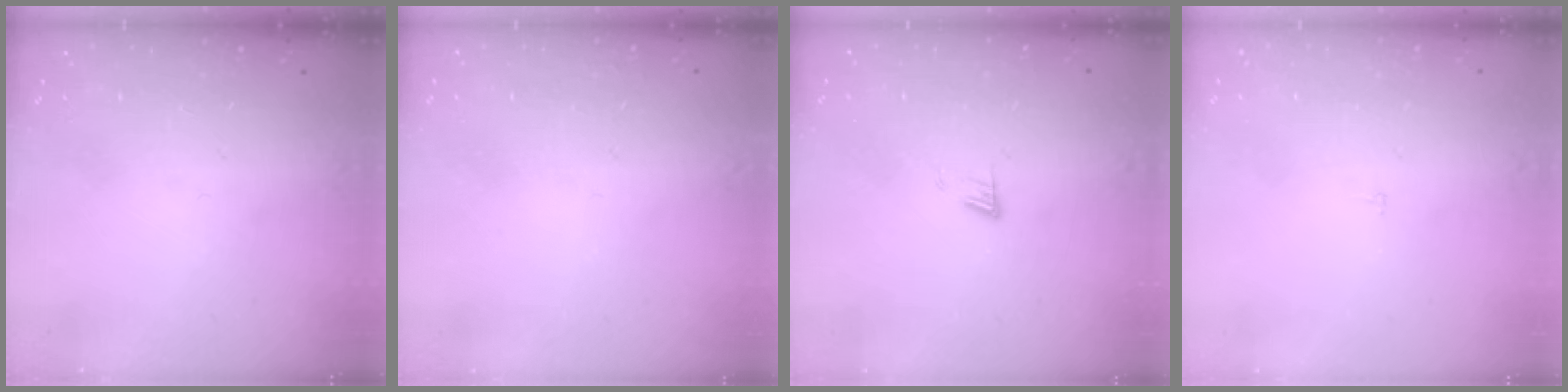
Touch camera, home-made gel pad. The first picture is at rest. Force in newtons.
{"total": 1.8, "press": 1.7, "slide": 0.4}
{"total": 5.0, "press": 4.9, "slide": 0.5}
{"total": 2.3, "press": 2.3, "slide": 0.2}